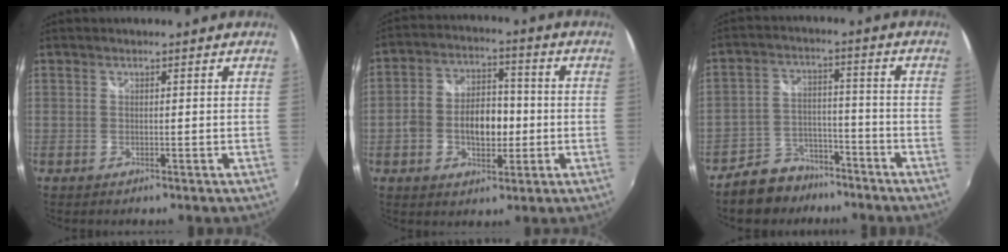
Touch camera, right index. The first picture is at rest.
{"total": 10.4, "force": [-2.2, 6.1, 8.1], "torque": [-0.153, 0.013, -0.036]}
{"total": 9.8, "force": [-7.7, 5.6, 2.5], "torque": [-0.065, 0.020, -0.113]}